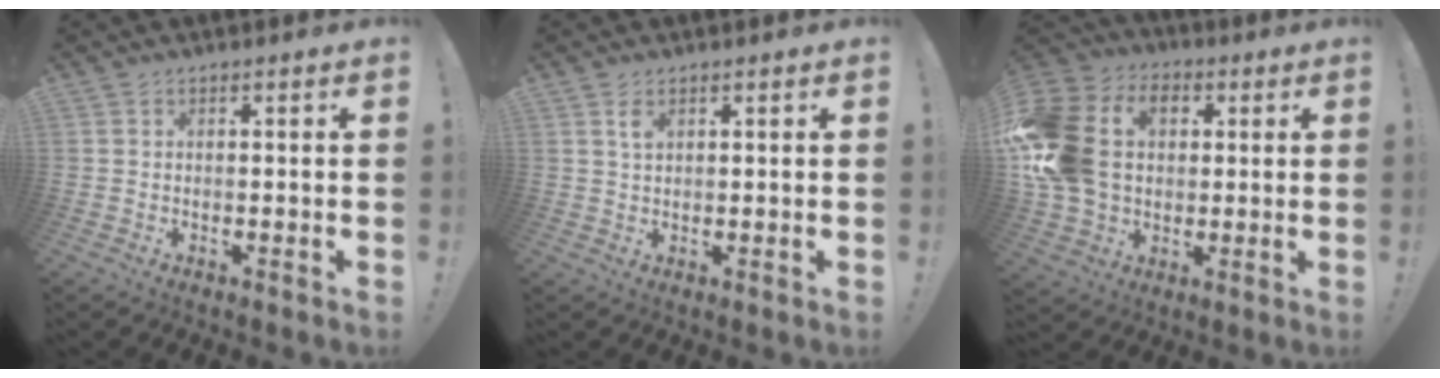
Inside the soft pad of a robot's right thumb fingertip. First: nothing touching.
{"total": 2.6, "force": [1.3, 1.1, 1.9], "torque": [-0.025, -0.006, 0.021]}
{"total": 22.0, "force": [3.2, 16.7, 14.0], "torque": [-0.272, 0.005, 0.066]}